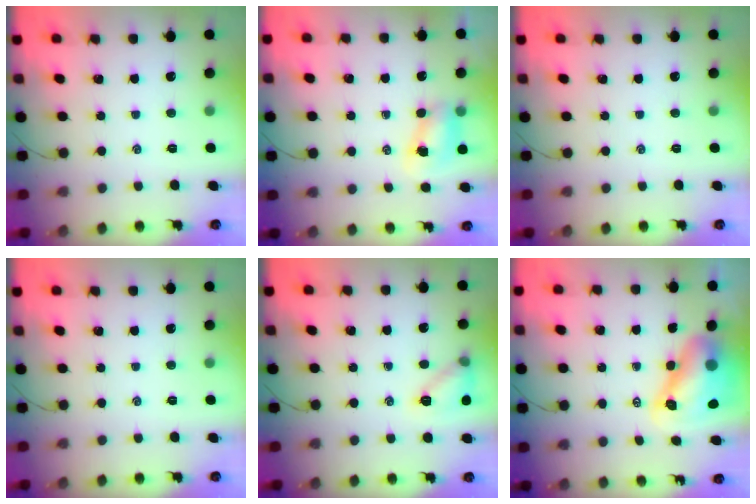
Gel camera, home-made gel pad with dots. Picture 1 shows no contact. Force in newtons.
{"total": 7.0, "press": 6.9, "slide": 0.9}
{"total": 0.0}
{"total": 0.0}
{"total": 9.7, "press": 9.7, "slide": 0.5}
{"total": 10.4, "press": 9.9, "slide": 3.0}